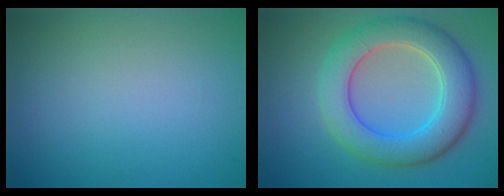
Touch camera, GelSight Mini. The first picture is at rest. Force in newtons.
{"total": 8.3, "press": 8.3, "slide": 0.1}